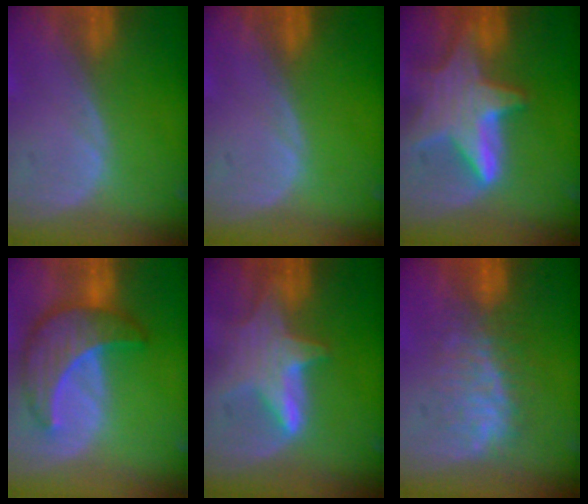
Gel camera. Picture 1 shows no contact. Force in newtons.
{"total": 0.0}
{"total": 9.5, "press": 9.5, "slide": 0.6}
{"total": 8.9, "press": 8.9, "slide": 0.8}
{"total": 6.6, "press": 6.6, "slide": 0.2}
{"total": 7.4, "press": 7.2, "slide": 1.6}